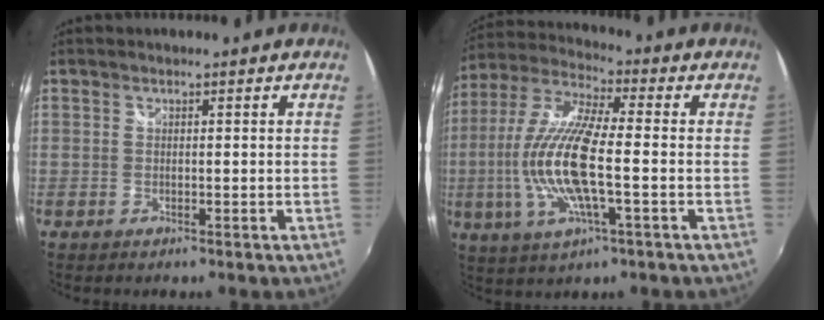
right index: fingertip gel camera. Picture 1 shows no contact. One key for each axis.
{"total": 16.4, "fx": -2.6, "fy": 3.9, "fz": 15.7, "tx": -0.316, "ty": -0.006, "tz": -0.052}